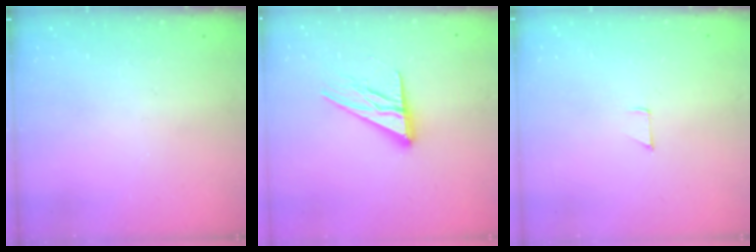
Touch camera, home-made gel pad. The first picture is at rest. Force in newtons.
{"total": 13.9, "press": 13.8, "slide": 1.3}
{"total": 3.4, "press": 3.4, "slide": 0.3}